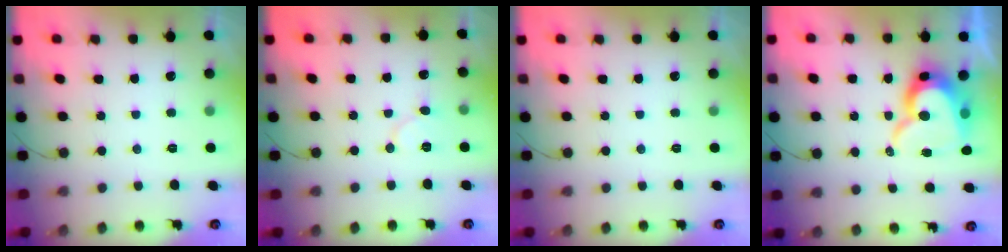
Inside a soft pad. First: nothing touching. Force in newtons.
{"total": 6.5, "press": 6.5, "slide": 0.6}
{"total": 0.0}
{"total": 14.7, "press": 14.7, "slide": 1.4}